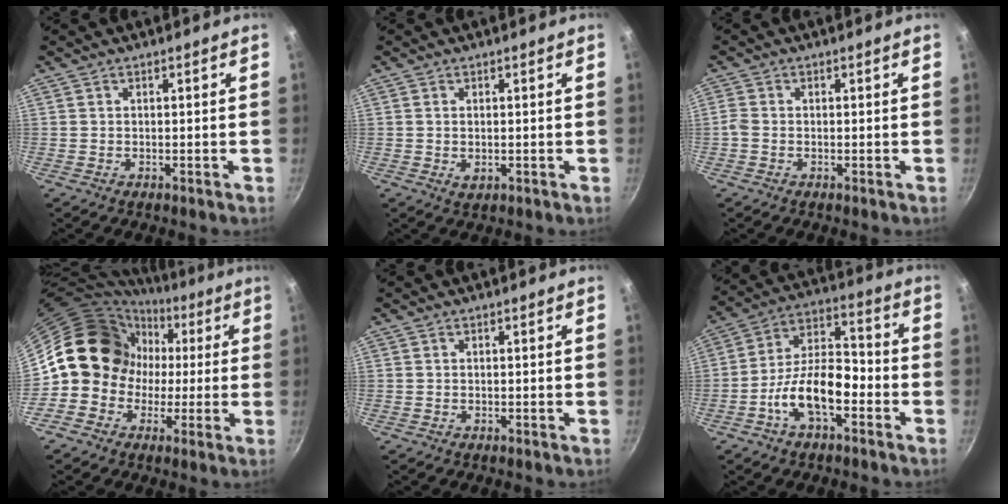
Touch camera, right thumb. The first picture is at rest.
{"total": 1.7, "force": [-0.1, 1.0, 1.4], "torque": [-0.022, -0.004, 0.000]}
{"total": 1.7, "force": [-0.6, 1.2, 1.0], "torque": [-0.024, 0.004, -0.017]}
{"total": 13.8, "force": [0.4, 12.8, 5.2], "torque": [-0.026, 0.027, -0.008]}
{"total": 0.0}
{"total": 14.2, "force": [-5.9, 6.9, 10.9], "torque": [-0.165, 0.057, -0.118]}